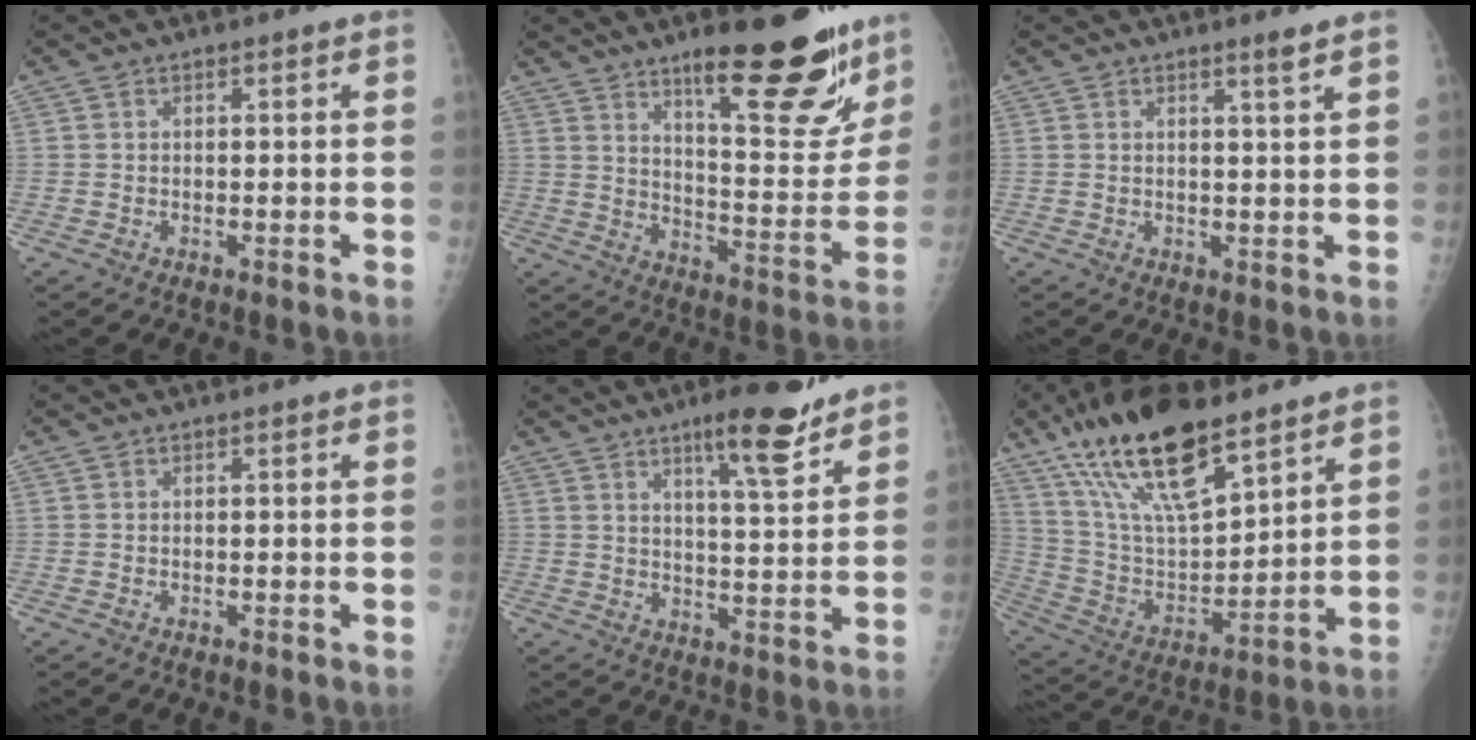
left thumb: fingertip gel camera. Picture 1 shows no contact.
{"total": 20.8, "force": [13.9, 5.6, 14.3], "torque": [-0.156, -0.096, 0.210]}
{"total": 2.3, "force": [1.6, -0.6, 1.5], "torque": [-0.025, -0.018, 0.028]}
{"total": 0.0}
{"total": 10.5, "force": [7.2, 1.9, 7.3], "torque": [-0.098, -0.048, 0.109]}
{"total": 22.0, "force": [14.6, 7.6, 14.7], "torque": [-0.250, -0.049, 0.276]}